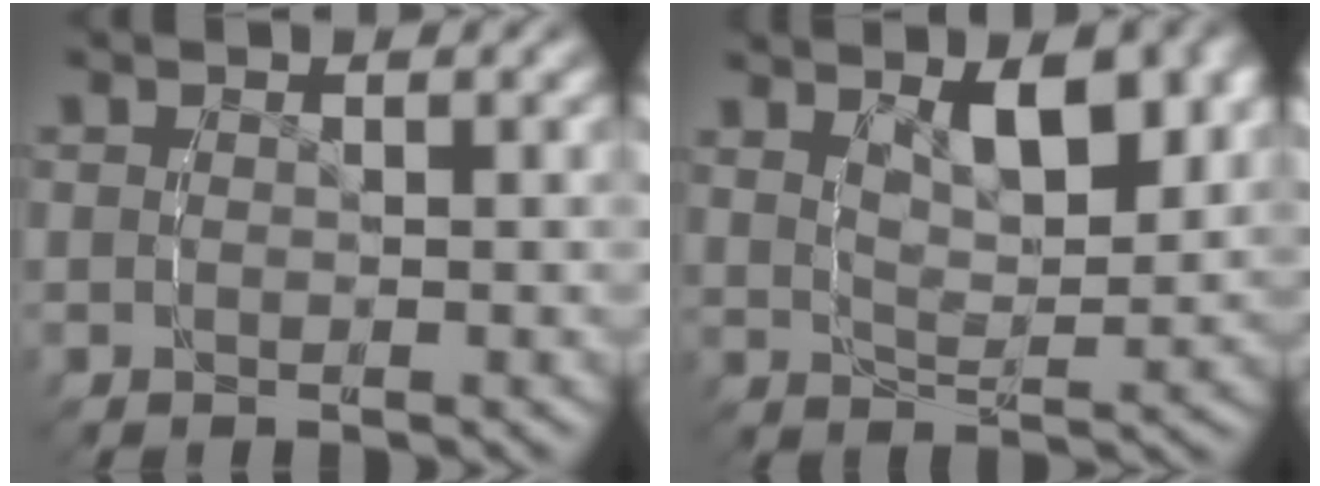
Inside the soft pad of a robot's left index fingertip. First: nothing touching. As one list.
[{"total": 5.1, "force": [2.1, 2.0, 4.2], "torque": [-0.076, -0.010, 0.036]}]